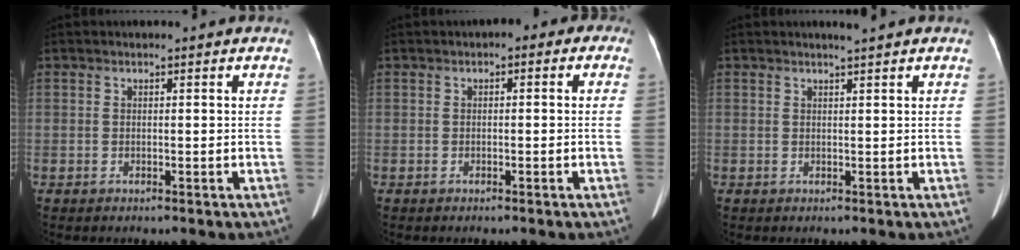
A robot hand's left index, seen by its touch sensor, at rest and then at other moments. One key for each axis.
{"total": 1.9, "fx": -0.4, "fy": 1.3, "fz": 1.4, "tx": -0.009, "ty": 0.015, "tz": -0.016}
{"total": 1.1, "fx": 1.0, "fy": -0.1, "fz": 0.4, "tx": -0.010, "ty": 0.003, "tz": 0.019}